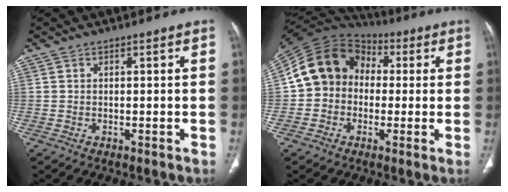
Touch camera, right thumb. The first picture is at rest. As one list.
[{"total": 13.8, "force": [0.6, 11.8, 7.2], "torque": [-0.109, 0.038, -0.003]}]